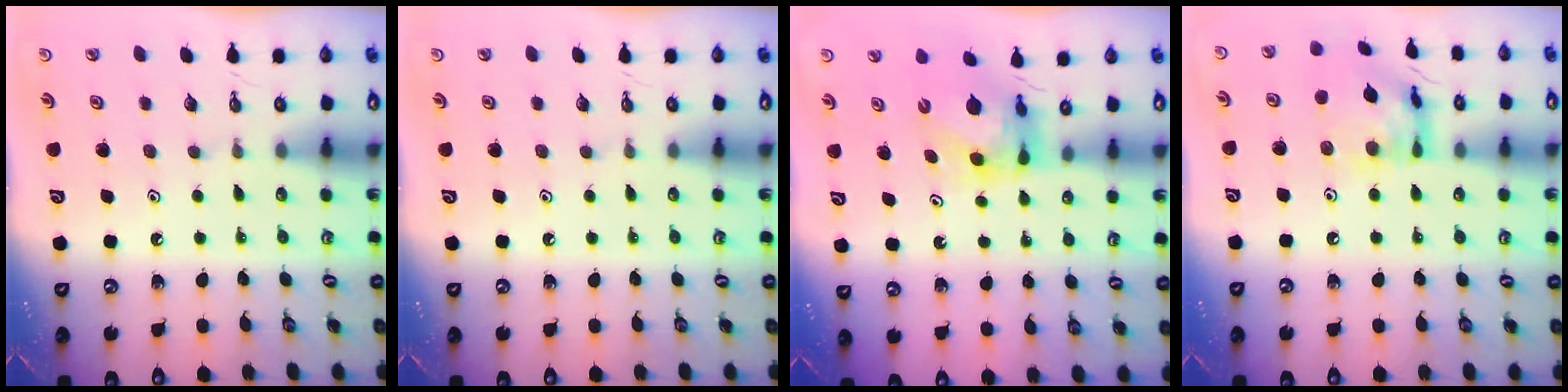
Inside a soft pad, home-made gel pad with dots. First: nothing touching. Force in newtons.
{"total": 0.0}
{"total": 6.2, "press": 6.1, "slide": 0.8}
{"total": 12.6, "press": 12.6, "slide": 1.2}